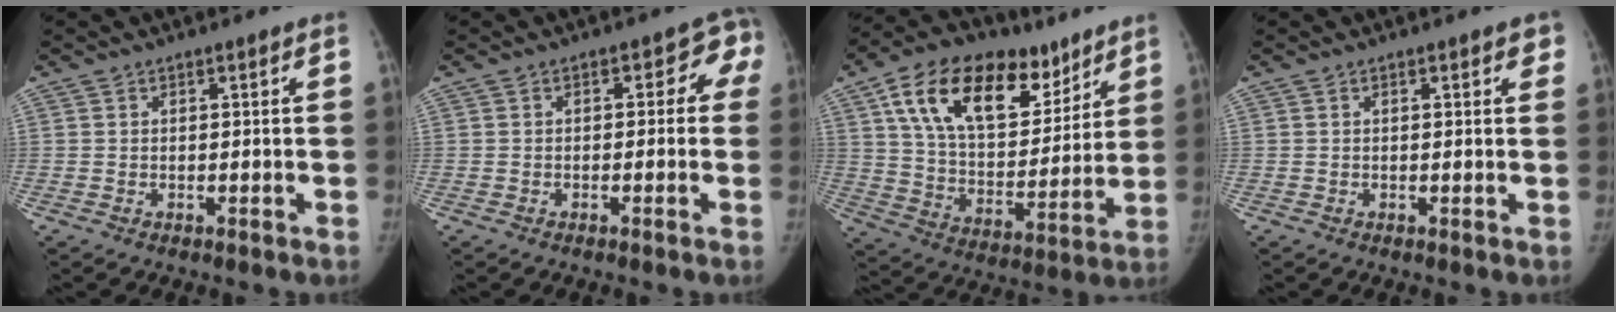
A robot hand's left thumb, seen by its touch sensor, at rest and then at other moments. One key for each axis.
{"total": 4.5, "fx": 0.2, "fy": 3.3, "fz": 3.0, "tx": 0.012, "ty": 0.014, "tz": -0.012}
{"total": 24.6, "fx": 13.2, "fy": 13.8, "fz": 15.5, "tx": -0.220, "ty": -0.027, "tz": 0.225}
{"total": 2.3, "fx": 1.1, "fy": 0.9, "fz": 1.8, "tx": -0.007, "ty": 0.001, "tz": 0.008}